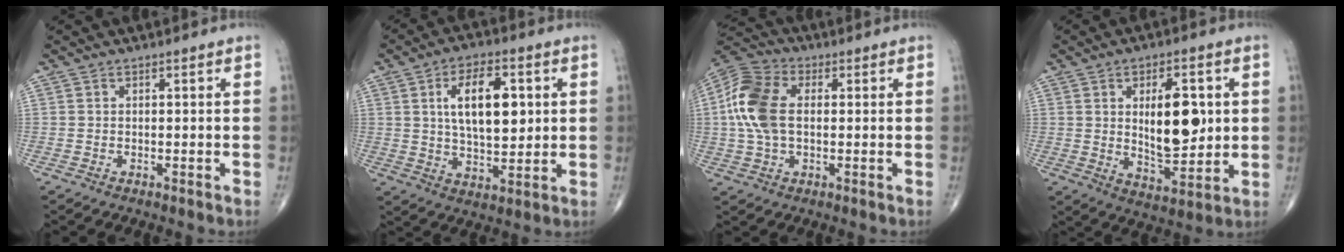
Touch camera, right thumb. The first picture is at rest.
{"total": 13.1, "force": [2.9, 6.6, 11.0], "torque": [-0.163, -0.008, 0.051]}
{"total": 12.5, "force": [1.0, 7.7, 9.7], "torque": [-0.210, 0.024, 0.013]}
{"total": 13.0, "force": [1.9, 6.2, 11.2], "torque": [-0.146, -0.018, 0.040]}